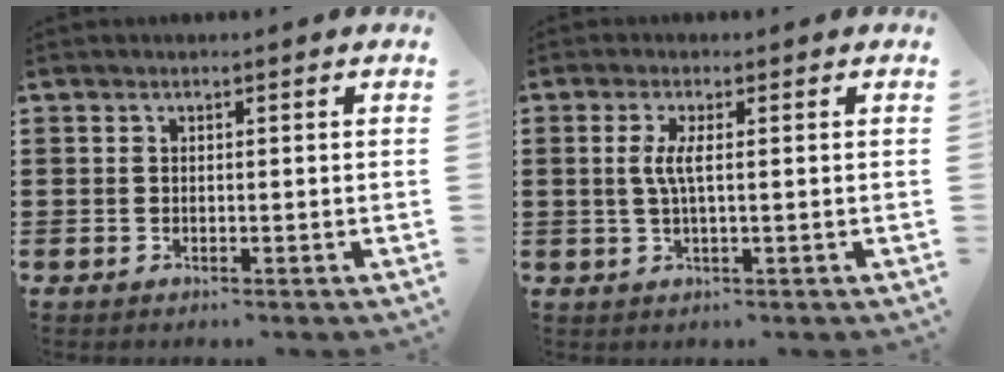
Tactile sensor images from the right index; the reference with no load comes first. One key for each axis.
{"total": 3.1, "fx": 0.1, "fy": 0.2, "fz": 3.1, "tx": -0.073, "ty": -0.010, "tz": -0.005}